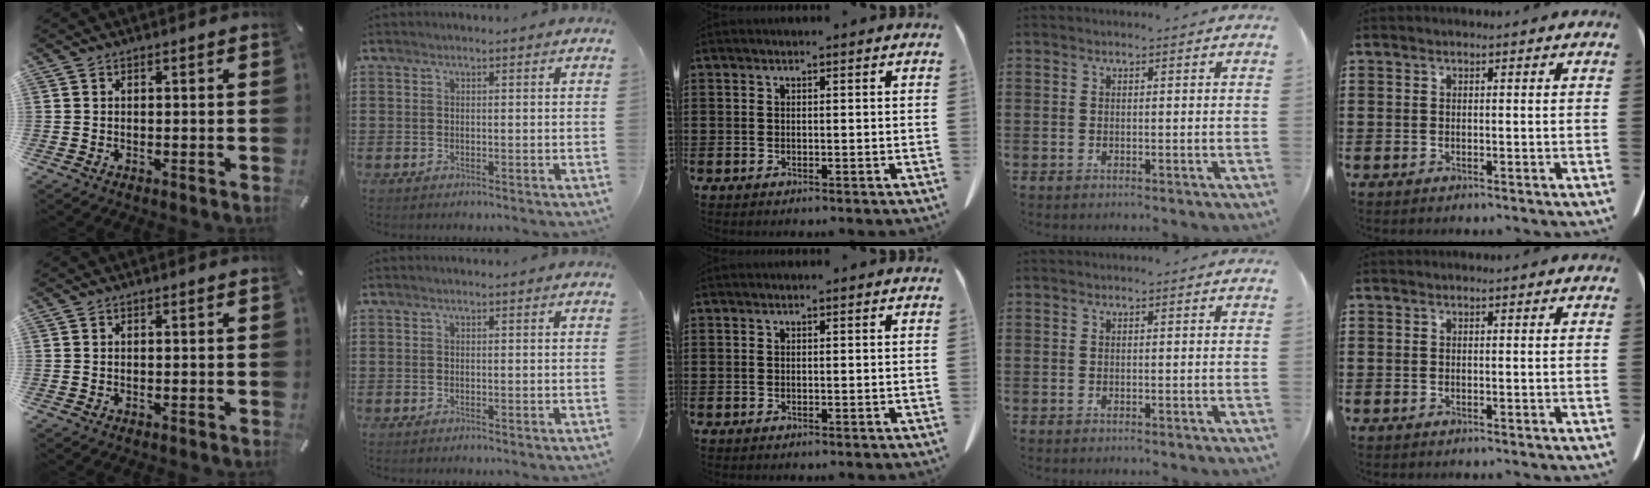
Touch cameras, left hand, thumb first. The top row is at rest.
{}